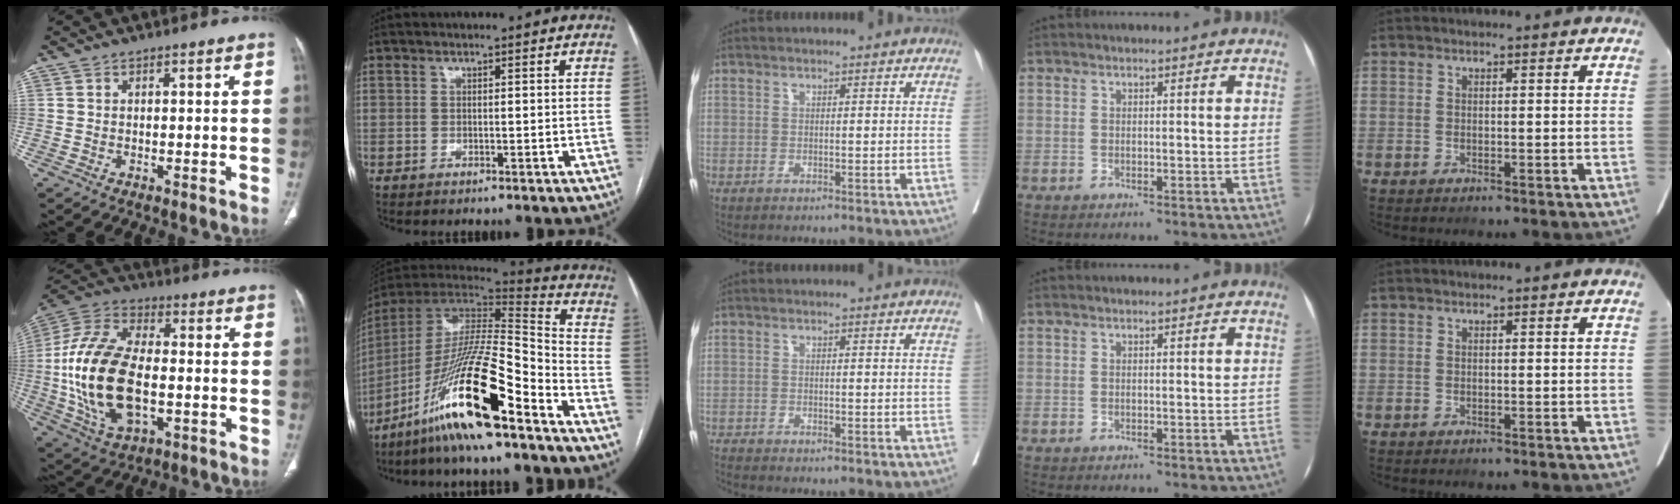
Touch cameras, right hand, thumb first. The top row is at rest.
{"thumb": {"total": 22.5, "force": [-2.6, 12.3, 18.7], "torque": [-0.382, 0.013, -0.042]}, "index": {"total": 21.9, "force": [-13.9, 1.7, 16.9], "torque": [-0.337, -0.032, -0.259]}, "middle": {"total": 2.6, "force": [-2.4, -0.5, 0.7], "torque": [-0.013, -0.003, -0.040]}}